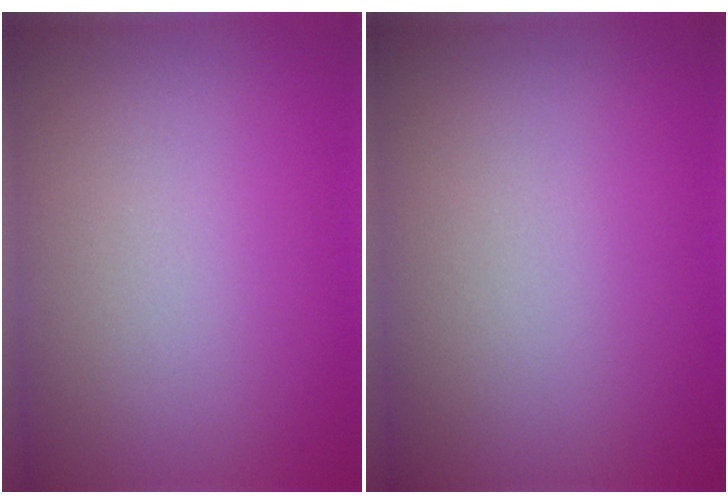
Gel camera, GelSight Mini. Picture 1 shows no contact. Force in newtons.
{"total": 0.0}